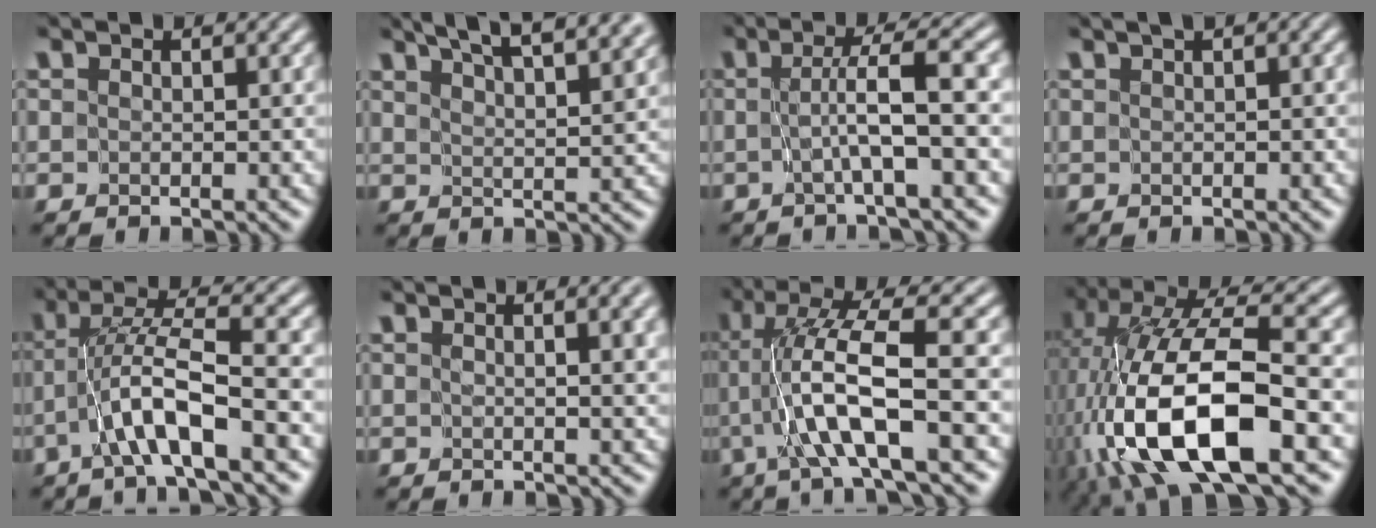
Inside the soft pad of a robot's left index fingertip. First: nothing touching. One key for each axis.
{"total": 9.1, "fx": 7.1, "fy": 2.2, "fz": 5.2, "tx": -0.052, "ty": 0.030, "tz": 0.067}
{"total": 4.5, "fx": -0.5, "fy": 0.2, "fz": 4.5, "tx": -0.073, "ty": 0.006, "tz": -0.012}
{"total": 2.3, "fx": 1.2, "fy": 0.7, "fz": 1.9, "tx": -0.014, "ty": 0.006, "tz": 0.011}
{"total": 5.6, "fx": -2.4, "fy": 0.5, "fz": 5.1, "tx": -0.094, "ty": 0.016, "tz": -0.048}
{"total": 4.6, "fx": 1.7, "fy": 1.6, "fz": 3.9, "tx": -0.026, "ty": 0.008, "tz": 0.006}
{"total": 7.6, "fx": -1.5, "fy": 1.0, "fz": 7.4, "tx": -0.130, "ty": 0.012, "tz": -0.030}
{"total": 14.0, "fx": -4.4, "fy": 5.7, "fz": 12.0, "tx": -0.233, "ty": 0.000, "tz": -0.078}